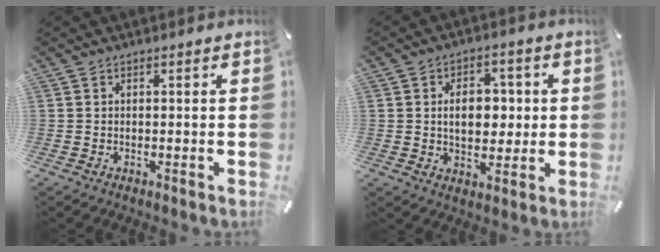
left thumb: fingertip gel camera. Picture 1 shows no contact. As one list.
[{"total": 9.2, "force": [0.8, 6.5, 6.4], "torque": [-0.090, 0.004, 0.010]}]